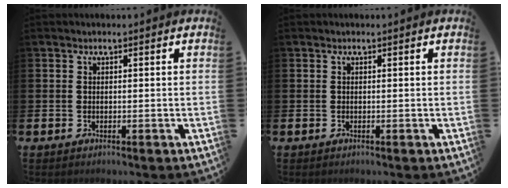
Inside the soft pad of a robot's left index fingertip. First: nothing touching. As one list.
[{"total": 0.0}]